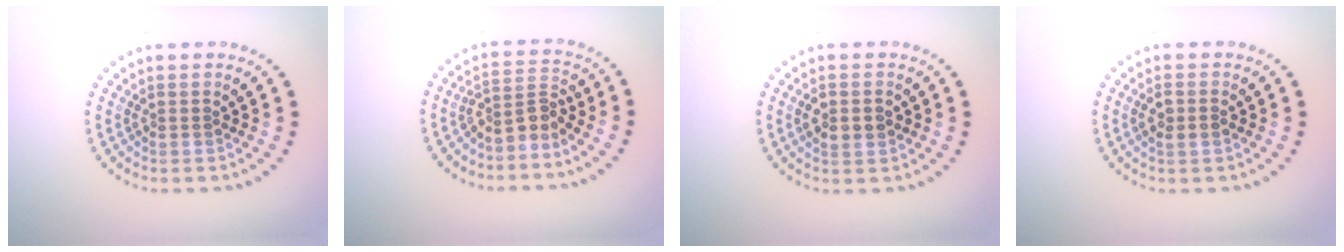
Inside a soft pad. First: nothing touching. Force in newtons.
{"total": 2.7, "press": 1.9, "slide": 1.9}
{"total": 2.8, "press": 2.8, "slide": 0.3}
{"total": 1.6, "press": 1.5, "slide": 0.4}